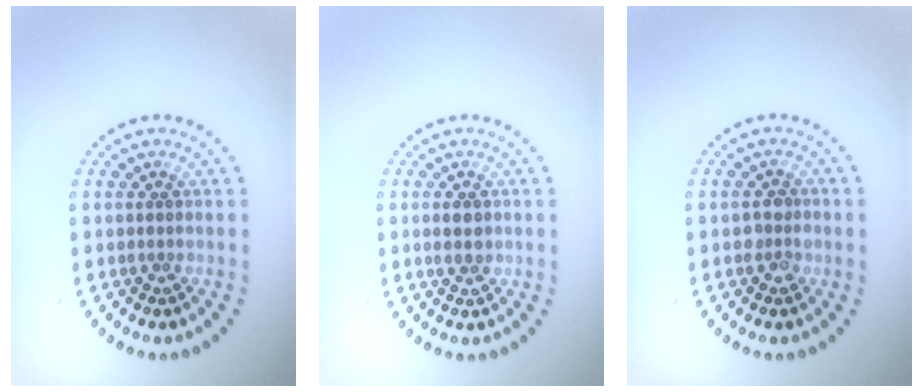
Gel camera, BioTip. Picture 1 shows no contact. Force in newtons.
{"total": 1.5, "press": 1.5, "slide": 0.1}
{"total": 1.8, "press": 1.8, "slide": 0.3}